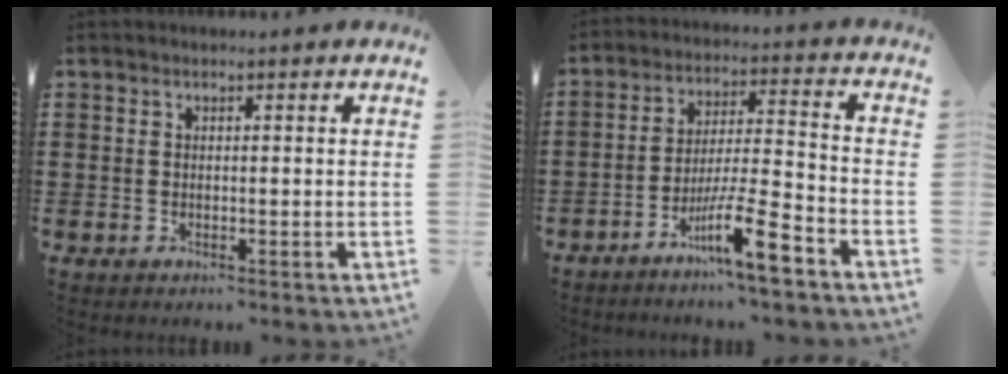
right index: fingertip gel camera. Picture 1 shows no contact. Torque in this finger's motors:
{"motor_torque": [1.87, -0.26, 0.64, 0.08]}